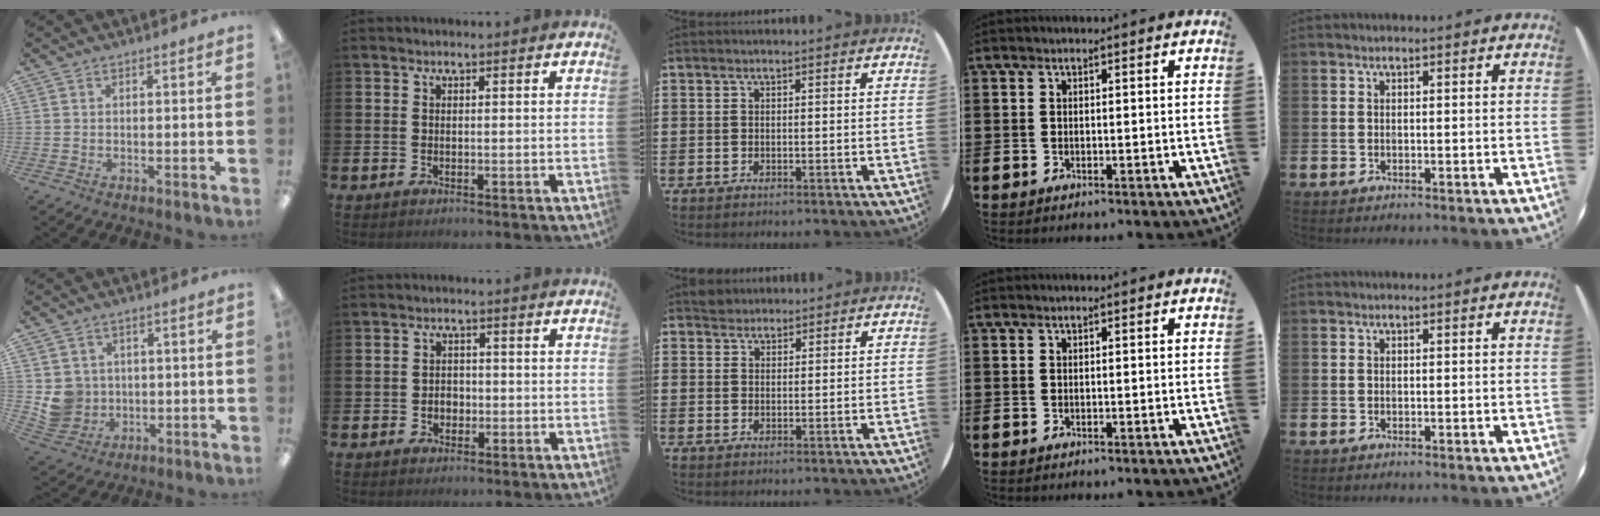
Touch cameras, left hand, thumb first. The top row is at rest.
{"thumb": {"total": 6.8, "force": [1.0, 6.6, 1.1], "torque": [-0.032, 0.002, 0.030]}, "index": {"total": 2.3, "force": [-0.7, 1.9, 1.0], "torque": [-0.012, 0.002, -0.018]}, "middle": {"total": 2.0, "force": [1.9, 0.6, -0.2], "torque": [0.007, 0.001, 0.037]}}